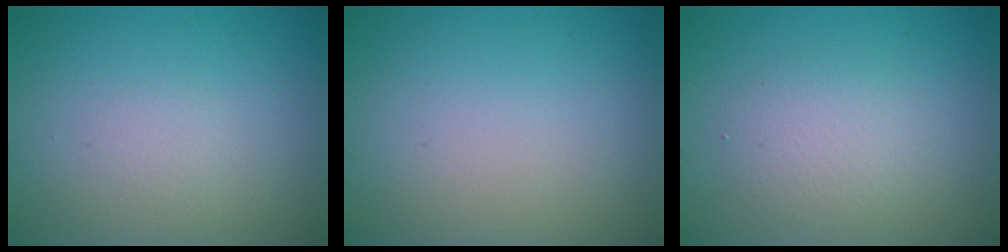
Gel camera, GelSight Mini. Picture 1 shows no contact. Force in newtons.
{"total": 0.0}
{"total": 2.4, "press": 2.4, "slide": 0.2}